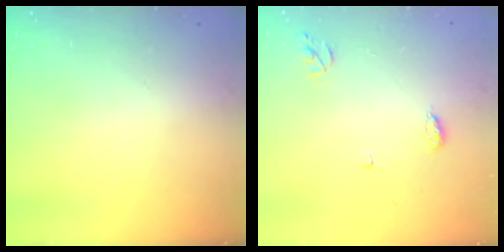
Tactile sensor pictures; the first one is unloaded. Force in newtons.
{"total": 5.1, "press": 5.1, "slide": 0.4}